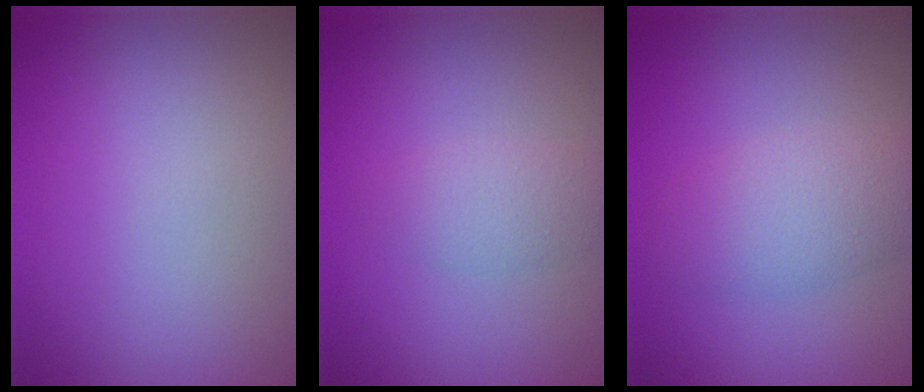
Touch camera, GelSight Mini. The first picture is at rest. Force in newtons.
{"total": 2.0, "press": 2.0, "slide": 0.1}
{"total": 3.9, "press": 3.9, "slide": 0.1}